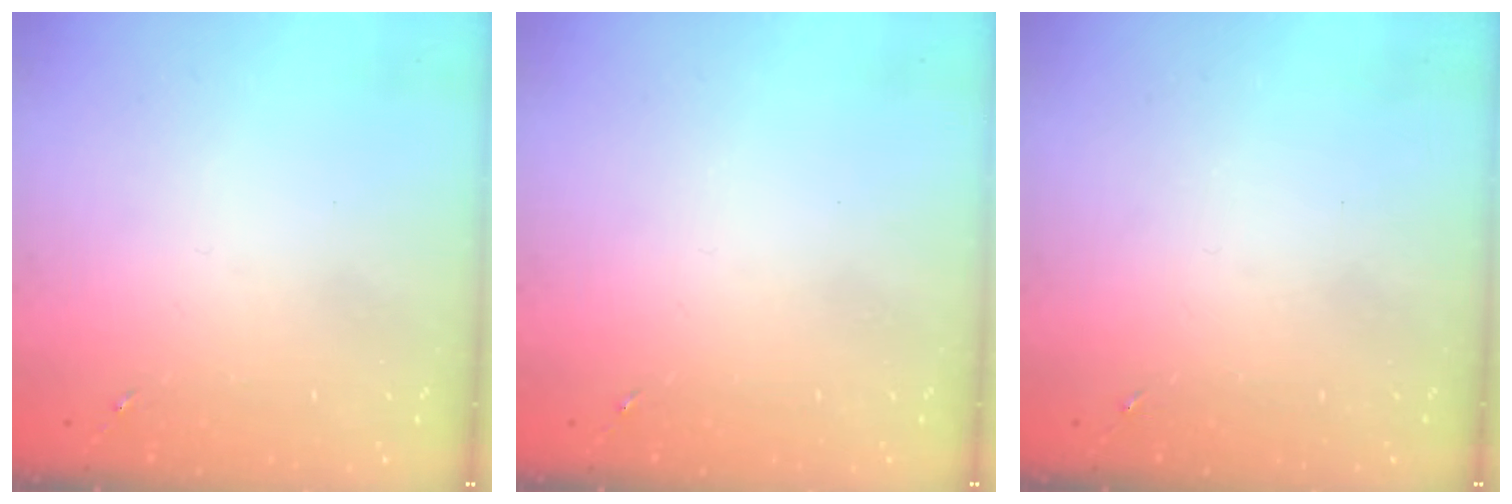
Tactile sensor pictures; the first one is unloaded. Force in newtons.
{"total": 0.0}
{"total": 0.0}